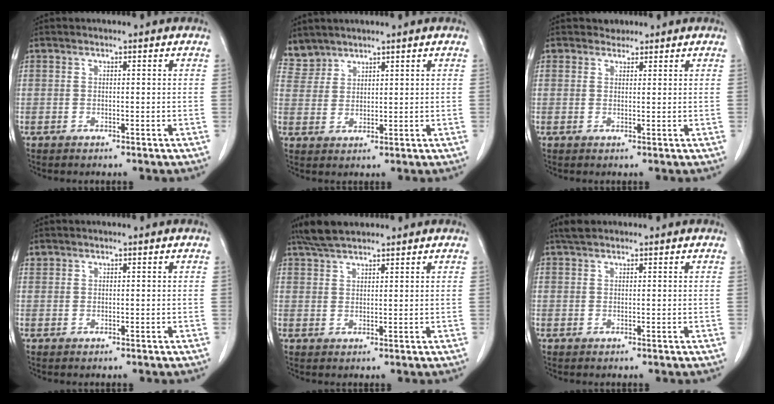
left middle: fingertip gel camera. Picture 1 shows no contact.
{"total": 3.6, "force": [3.4, 1.2, -0.6], "torque": [0.011, 0.008, 0.076]}
{"total": 1.5, "force": [1.2, 0.8, -0.3], "torque": [0.003, 0.003, 0.016]}
{"total": 0.6, "force": [0.5, 0.2, 0.0], "torque": [-0.003, 0.006, 0.011]}
{"total": 5.3, "force": [4.7, 1.0, 2.3], "torque": [-0.051, 0.019, 0.089]}
{"total": 1.9, "force": [1.6, 0.6, 0.7], "torque": [-0.018, 0.012, 0.030]}